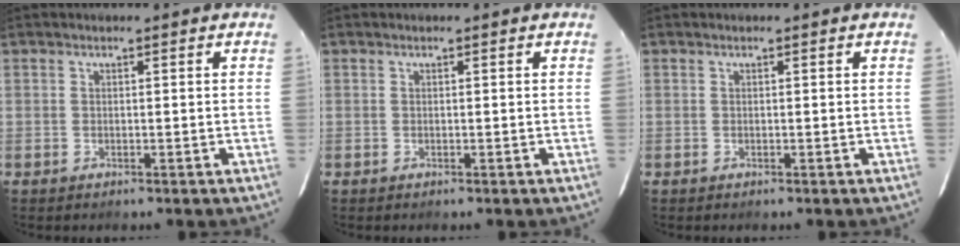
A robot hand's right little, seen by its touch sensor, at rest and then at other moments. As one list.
[{"total": 0.0}, {"total": 0.0}]